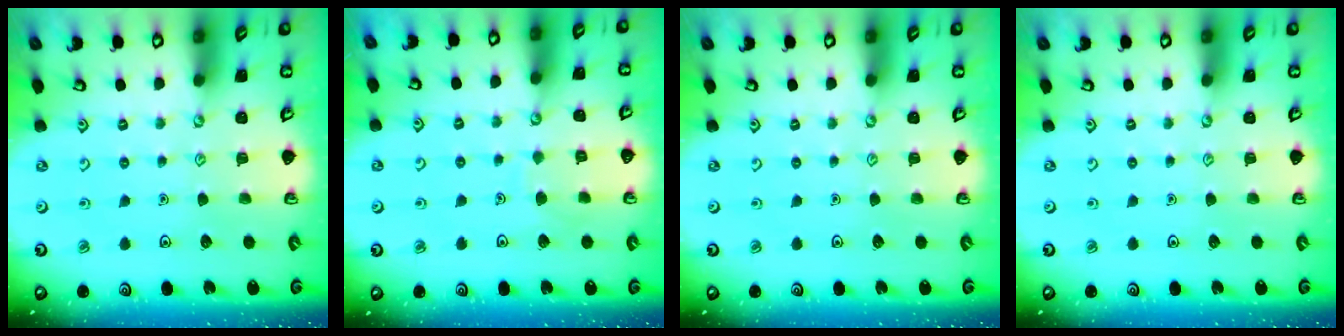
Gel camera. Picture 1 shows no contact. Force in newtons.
{"total": 5.2, "press": 5.1, "slide": 0.4}
{"total": 0.0}
{"total": 0.0}